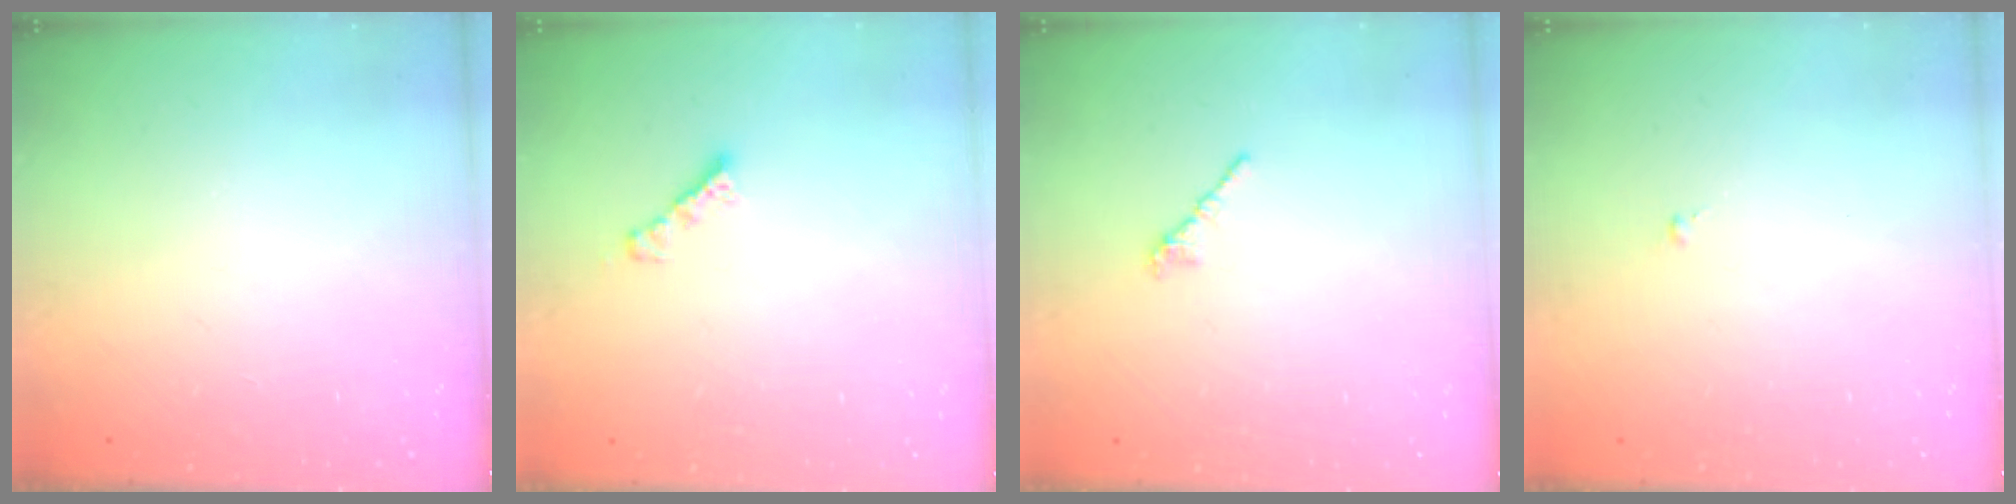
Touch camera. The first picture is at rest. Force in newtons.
{"total": 2.7, "press": 2.7, "slide": 0.3}
{"total": 2.4, "press": 2.3, "slide": 0.7}
{"total": 0.0}